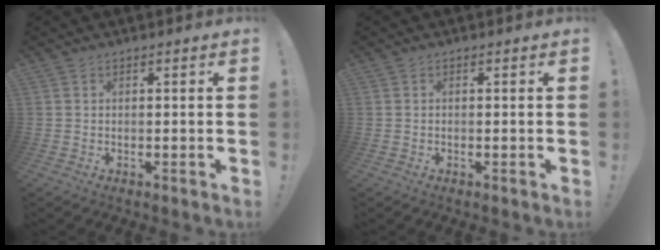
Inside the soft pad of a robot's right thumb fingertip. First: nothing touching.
{"total": 0.0}